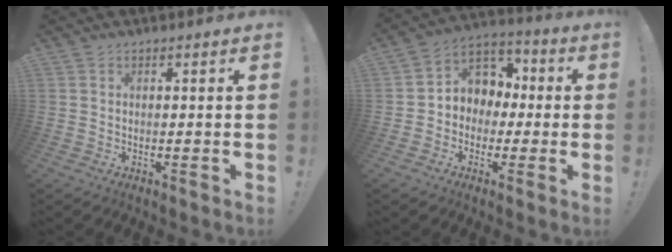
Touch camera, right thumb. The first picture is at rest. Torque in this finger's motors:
{"motor_torque": [1.50, 1.42, 0.88, -0.51, 0.00]}